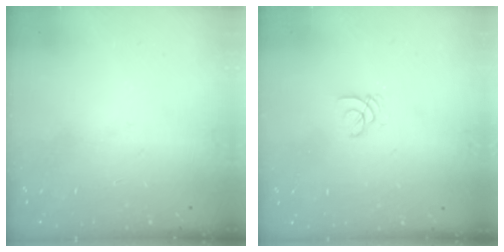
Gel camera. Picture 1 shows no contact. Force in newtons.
{"total": 1.4, "press": 1.4, "slide": 0.1}